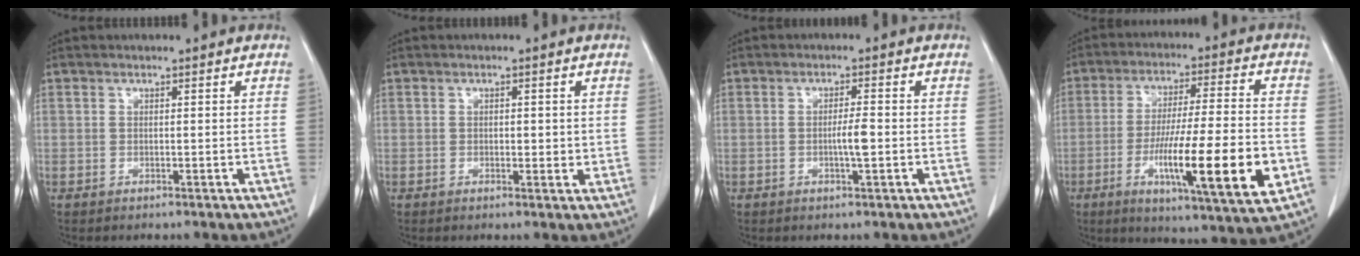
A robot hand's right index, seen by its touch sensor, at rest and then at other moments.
{"total": 2.4, "force": [0.2, 1.2, 2.1], "torque": [-0.026, 0.000, 0.002]}
{"total": 2.9, "force": [-0.5, 0.2, 2.8], "torque": [-0.052, -0.001, -0.009]}
{"total": 18.1, "force": [-5.3, 1.1, 17.2], "torque": [-0.276, -0.023, -0.082]}